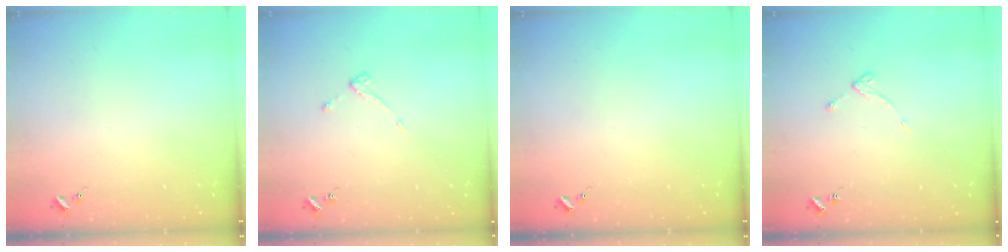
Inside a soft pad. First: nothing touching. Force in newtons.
{"total": 2.9, "press": 2.9, "slide": 0.5}
{"total": 0.0}
{"total": 3.6, "press": 3.6, "slide": 0.6}